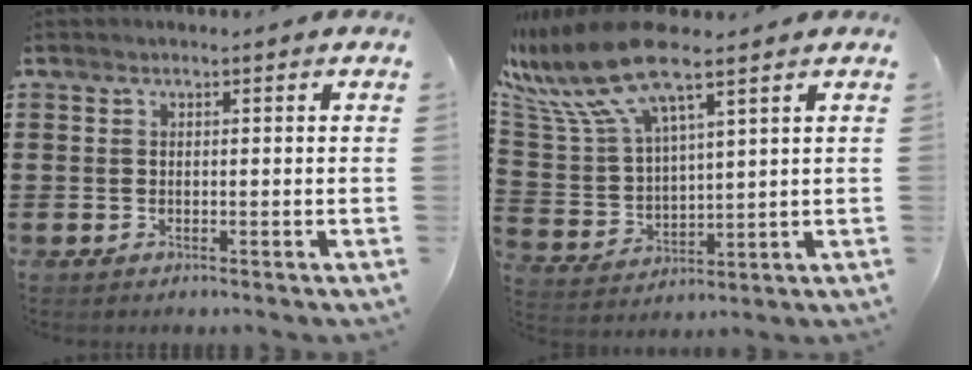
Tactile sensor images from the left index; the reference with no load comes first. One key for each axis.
{"total": 11.9, "fx": 8.7, "fy": 2.4, "fz": 7.8, "tx": -0.198, "ty": -0.033, "tz": 0.149}